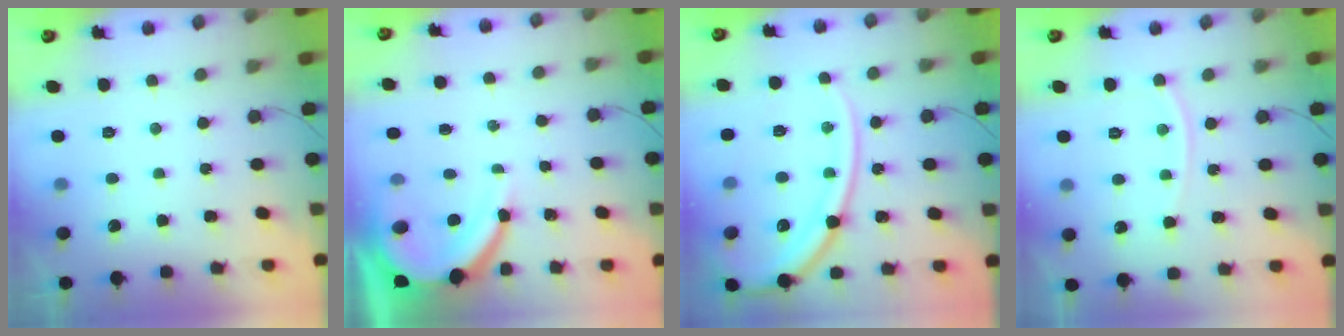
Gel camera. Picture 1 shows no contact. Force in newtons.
{"total": 10.3, "press": 10.2, "slide": 1.1}
{"total": 17.2, "press": 17.1, "slide": 1.8}
{"total": 9.2, "press": 9.1, "slide": 1.2}